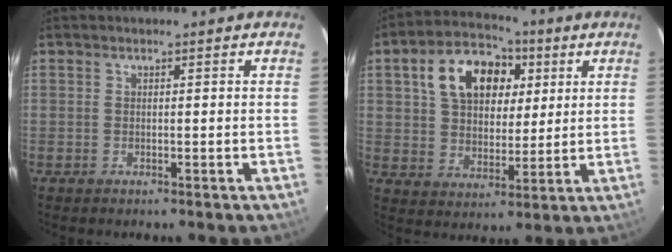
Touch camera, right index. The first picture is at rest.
{"total": 14.9, "force": [5.4, 10.0, 9.6], "torque": [-0.187, 0.043, 0.096]}